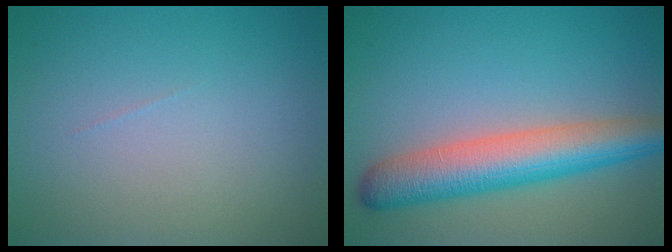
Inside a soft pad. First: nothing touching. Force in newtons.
{"total": 7.0, "press": 7.0, "slide": 0.2}